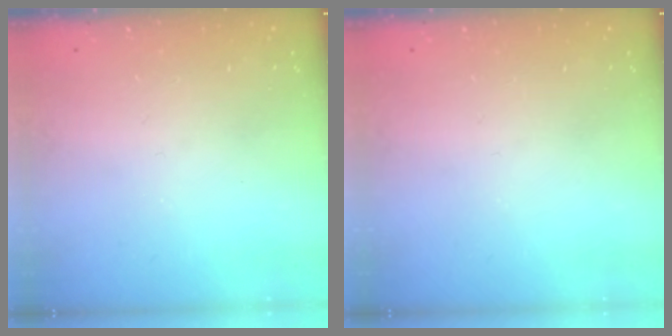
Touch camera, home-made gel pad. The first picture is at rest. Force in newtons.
{"total": 0.0}